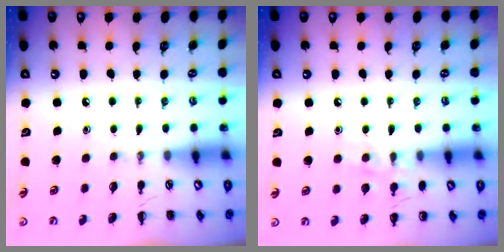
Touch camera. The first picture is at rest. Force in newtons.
{"total": 7.5, "press": 7.4, "slide": 1.6}